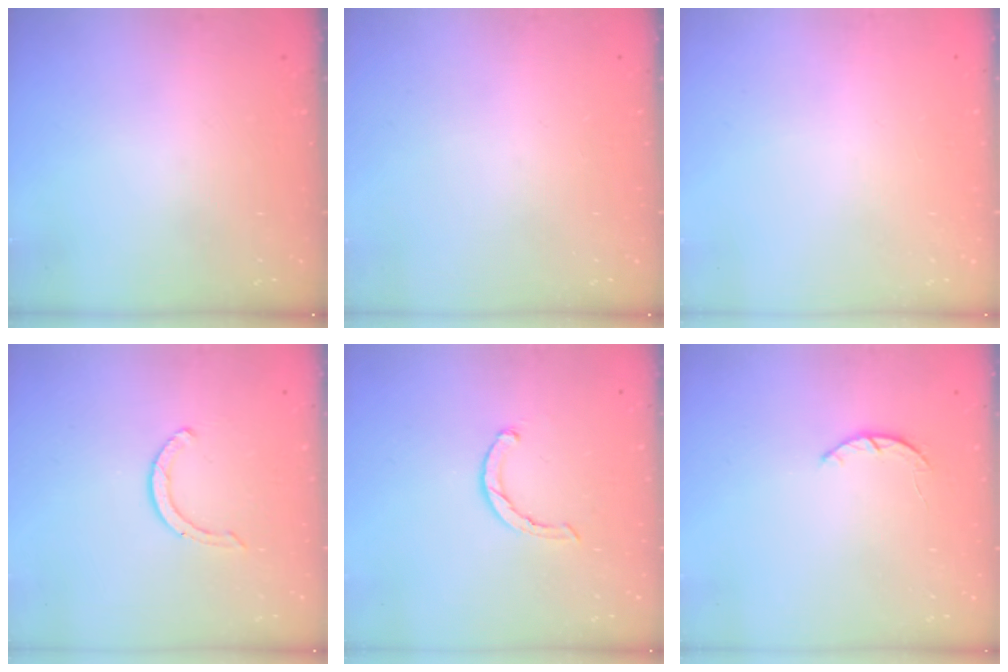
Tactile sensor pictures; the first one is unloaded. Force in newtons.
{"total": 0.0}
{"total": 2.4, "press": 2.4, "slide": 0.2}
{"total": 2.9, "press": 2.9, "slide": 0.4}
{"total": 2.3, "press": 2.2, "slide": 0.5}
{"total": 2.5, "press": 2.5, "slide": 0.5}